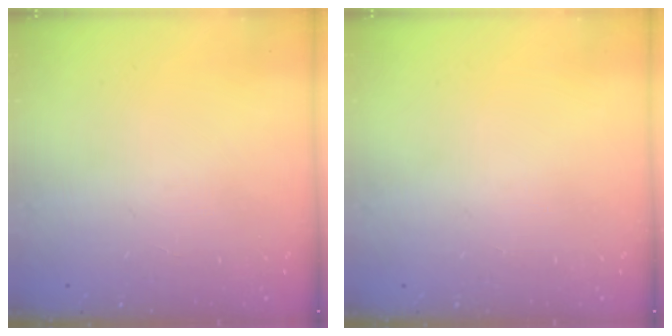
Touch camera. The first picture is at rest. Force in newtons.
{"total": 0.0}